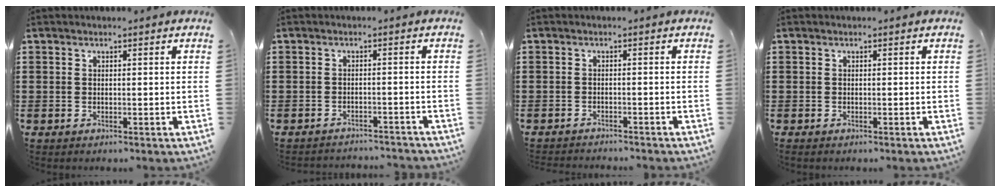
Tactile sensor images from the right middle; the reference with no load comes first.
{"total": 1.9, "force": [-1.9, 0.0, 0.2], "torque": [-0.006, 0.003, -0.039]}
{"total": 1.2, "force": [-1.2, 0.0, 0.0], "torque": [-0.003, 0.002, -0.024]}
{"total": 0.0}